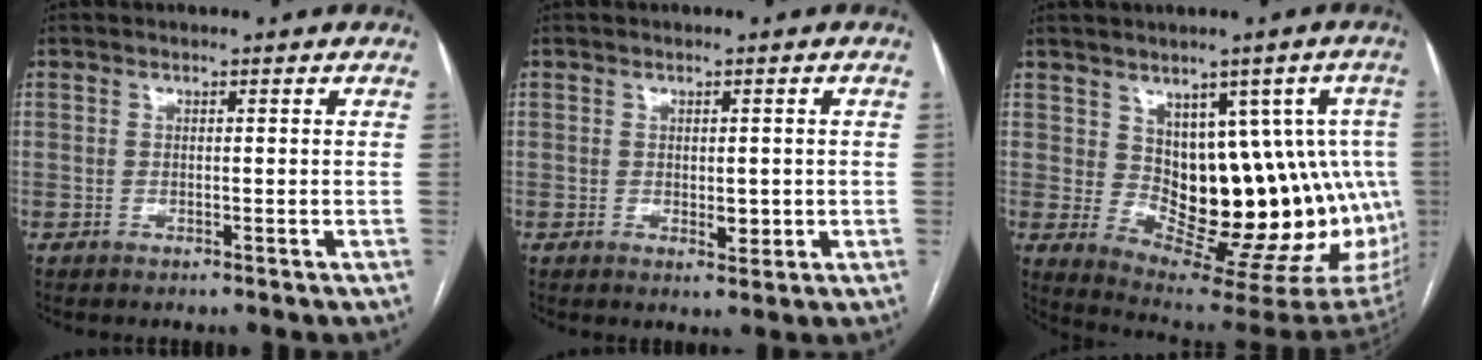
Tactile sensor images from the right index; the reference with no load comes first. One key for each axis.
{"total": 2.5, "fx": -0.2, "fy": 1.4, "fz": 2.1, "tx": -0.027, "ty": -0.004, "tz": 0.004}
{"total": 16.3, "fx": 1.4, "fy": 8.4, "fz": 13.9, "tx": -0.142, "ty": 0.016, "tz": 0.039}